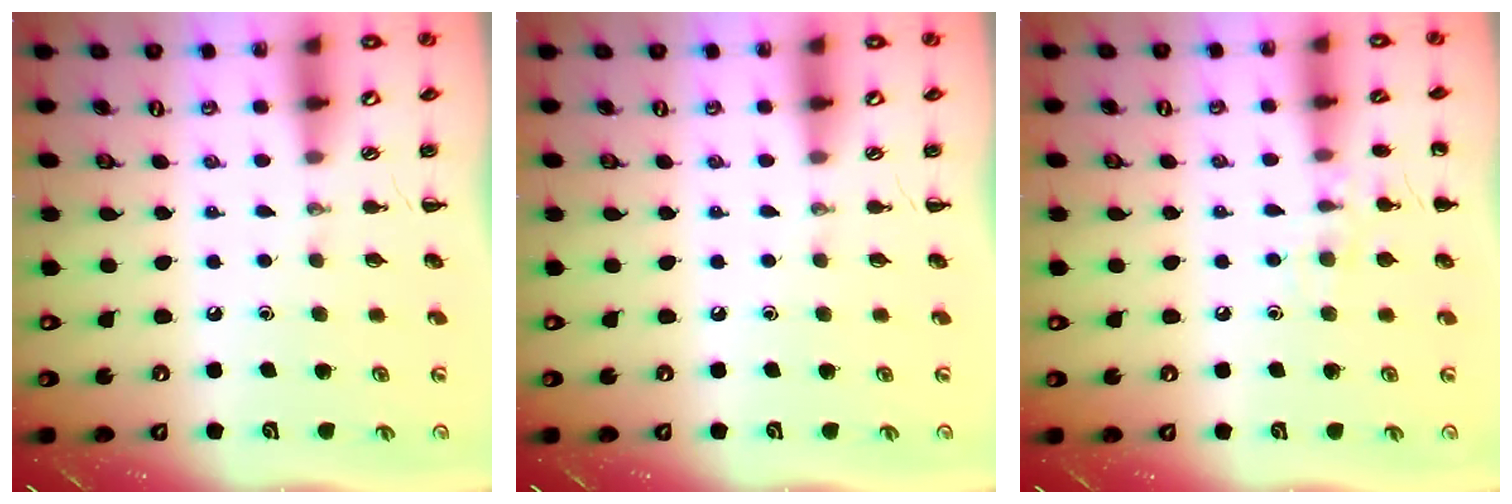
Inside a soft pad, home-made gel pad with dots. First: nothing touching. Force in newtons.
{"total": 0.0}
{"total": 8.7, "press": 8.5, "slide": 1.9}